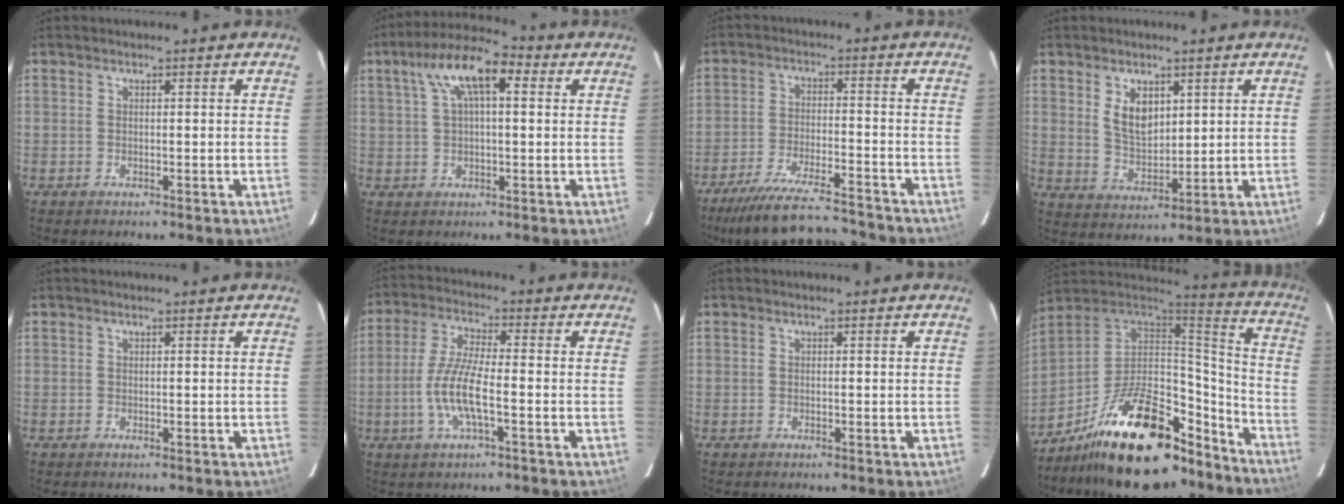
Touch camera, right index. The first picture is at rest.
{"total": 11.3, "force": [4.2, 4.4, 9.5], "torque": [-0.175, 0.035, 0.066]}
{"total": 18.0, "force": [-16.2, 2.7, 7.2], "torque": [-0.153, -0.016, -0.253]}
{"total": 6.5, "force": [2.8, 3.7, 4.6], "torque": [-0.079, -0.001, 0.062]}
{"total": 0.0}
{"total": 9.1, "force": [-2.6, 1.6, 8.6], "torque": [-0.180, -0.002, -0.053]}
{"total": 0.0}
{"total": 27.6, "force": [-18.9, 11.2, 16.6], "torque": [-0.278, 0.023, -0.280]}